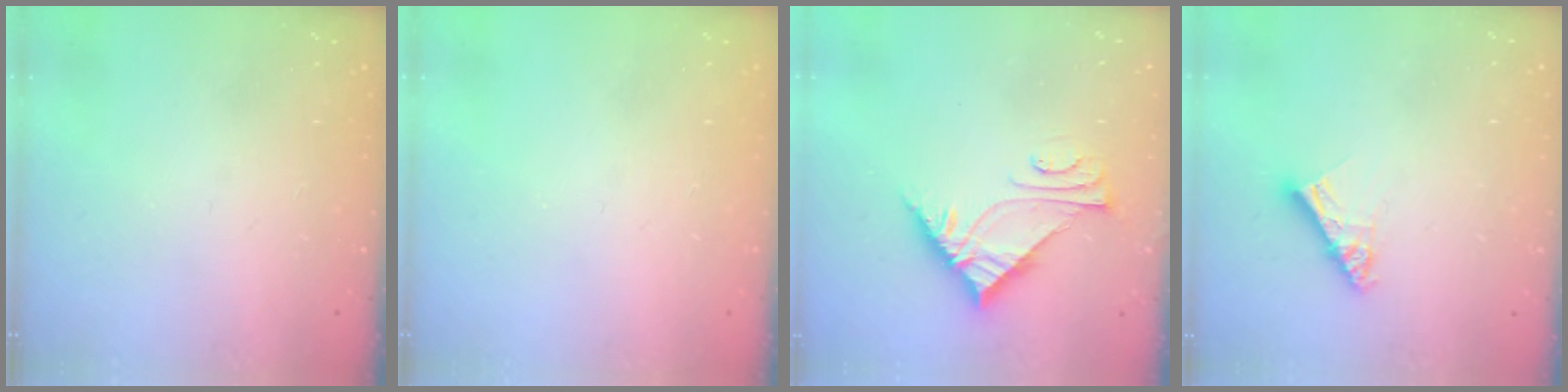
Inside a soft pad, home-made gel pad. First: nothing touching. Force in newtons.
{"total": 0.0}
{"total": 6.5, "press": 6.5, "slide": 0.7}
{"total": 9.0, "press": 8.9, "slide": 0.8}